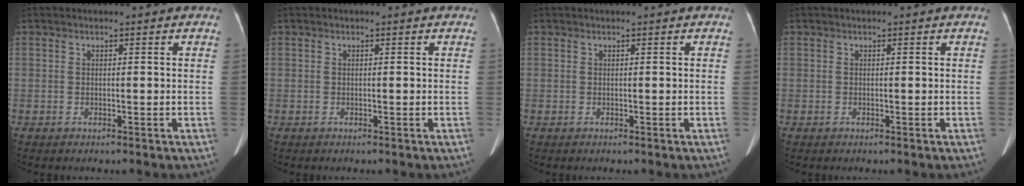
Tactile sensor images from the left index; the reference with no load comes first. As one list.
[{"total": 0.0}, {"total": 0.0}, {"total": 0.0}]